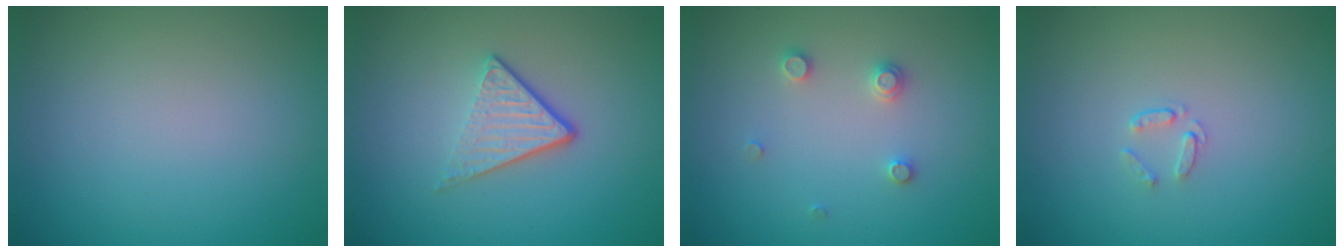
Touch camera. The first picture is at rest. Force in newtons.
{"total": 3.6, "press": 2.5, "slide": 2.7}
{"total": 1.5, "press": 1.5, "slide": 0.2}
{"total": 0.7, "press": 0.5, "slide": 0.5}